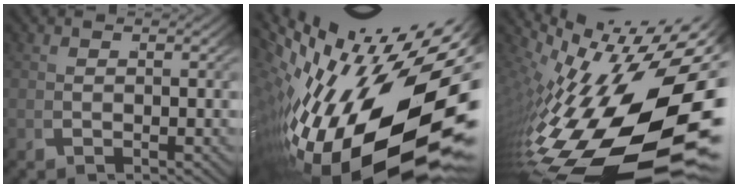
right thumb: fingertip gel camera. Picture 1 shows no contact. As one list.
[{"total": 24.7, "force": [-1.9, 13.8, 20.4], "torque": [-0.330, -0.044, 0.006]}, {"total": 19.7, "force": [-2.3, 8.7, 17.5], "torque": [-0.268, -0.046, -0.001]}]